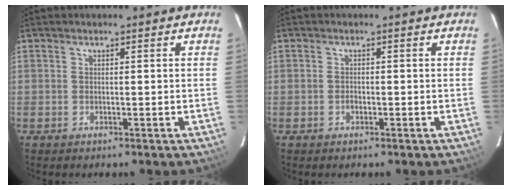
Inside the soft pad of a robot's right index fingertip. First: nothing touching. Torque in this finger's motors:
{"motor_torque": [0.25, 0.08, 0.07, 0.00]}